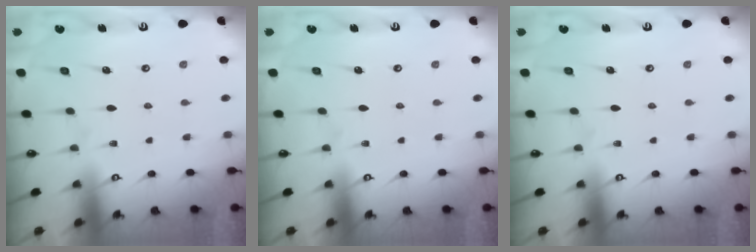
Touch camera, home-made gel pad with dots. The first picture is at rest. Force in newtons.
{"total": 0.0}
{"total": 0.0}